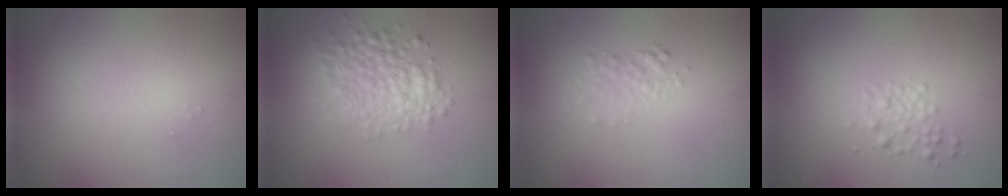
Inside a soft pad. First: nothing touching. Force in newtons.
{"total": 4.3, "press": 4.3, "slide": 0.1}
{"total": 1.4, "press": 1.4, "slide": 0.1}
{"total": 1.6, "press": 1.6, "slide": 0.0}